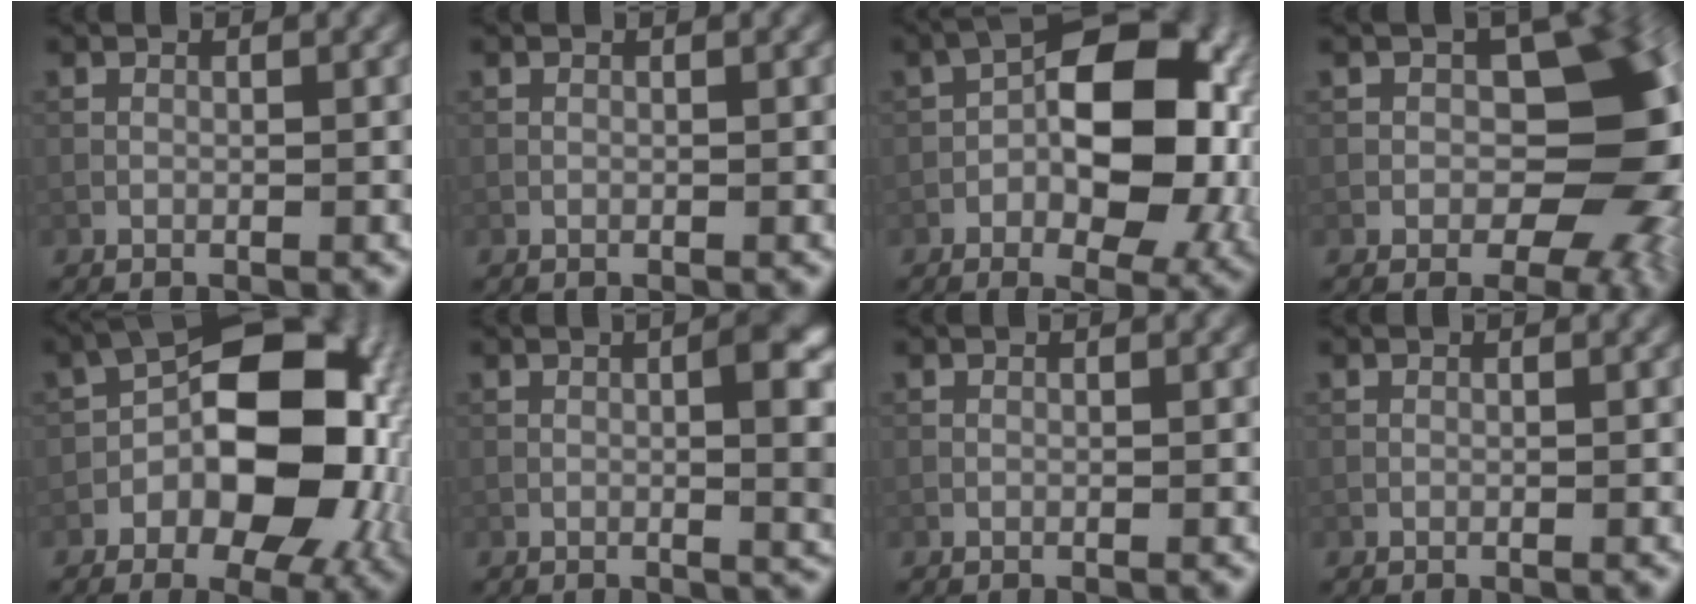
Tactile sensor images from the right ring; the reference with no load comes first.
{"total": 0.0}
{"total": 11.9, "force": [-1.4, 6.8, 9.6], "torque": [-0.113, 0.011, -0.029]}
{"total": 9.6, "force": [-1.4, 6.4, 7.1], "torque": [-0.030, 0.017, -0.029]}
{"total": 13.1, "force": [-2.4, 7.9, 10.1], "torque": [-0.128, 0.003, -0.048]}
{"total": 4.7, "force": [-0.4, 1.8, 4.3], "torque": [-0.053, -0.005, -0.003]}
{"total": 0.0}
{"total": 0.0}